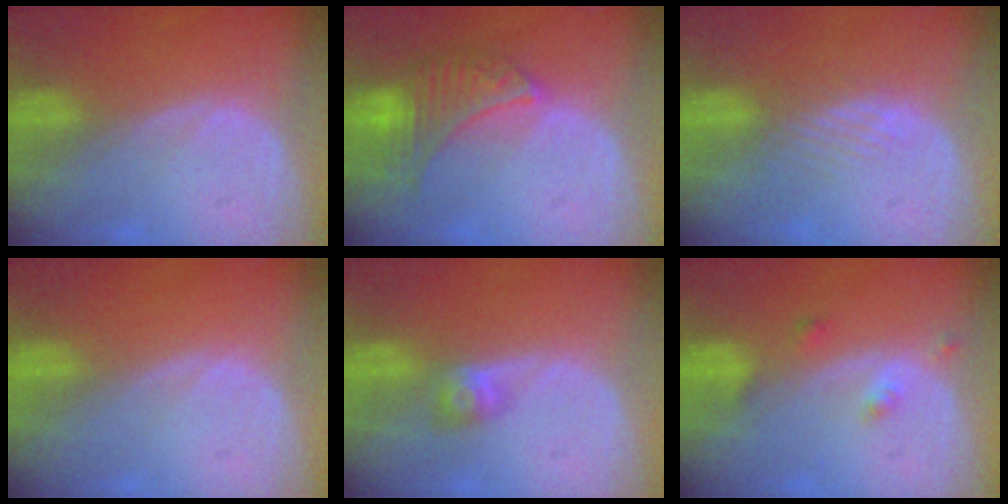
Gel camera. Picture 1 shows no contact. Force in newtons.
{"total": 6.7, "press": 6.6, "slide": 0.8}
{"total": 2.9, "press": 2.3, "slide": 1.8}
{"total": 0.0}
{"total": 2.8, "press": 2.5, "slide": 1.3}
{"total": 2.1, "press": 2.1, "slide": 0.2}